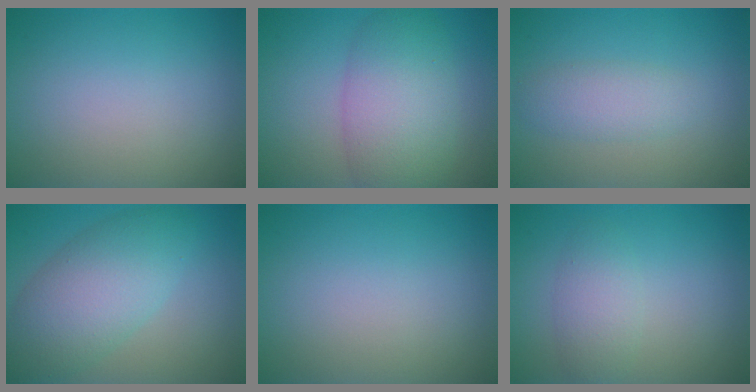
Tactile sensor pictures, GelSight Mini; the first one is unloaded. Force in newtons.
{"total": 7.0, "press": 7.0, "slide": 0.5}
{"total": 2.5, "press": 2.5, "slide": 0.0}
{"total": 6.8, "press": 6.8, "slide": 0.5}
{"total": 0.0}
{"total": 2.5, "press": 2.5, "slide": 0.2}